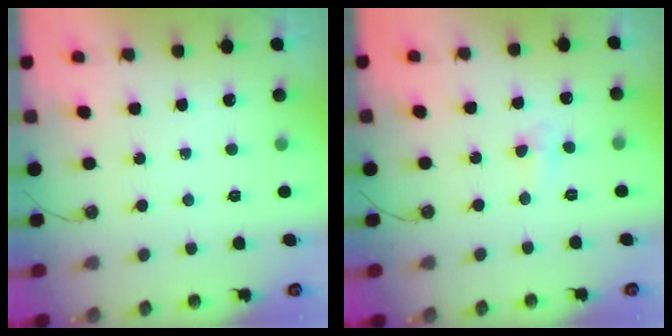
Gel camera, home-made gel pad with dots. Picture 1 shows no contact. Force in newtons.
{"total": 4.1, "press": 4.0, "slide": 0.7}